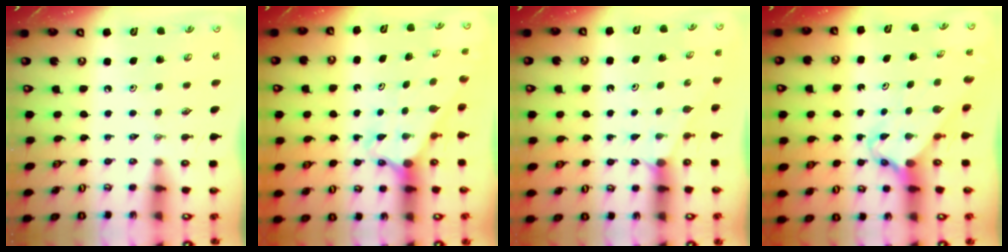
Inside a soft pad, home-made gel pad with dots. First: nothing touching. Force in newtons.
{"total": 2.7, "press": 2.7, "slide": 0.1}
{"total": 1.4, "press": 1.4, "slide": 0.2}
{"total": 2.6, "press": 2.6, "slide": 0.3}